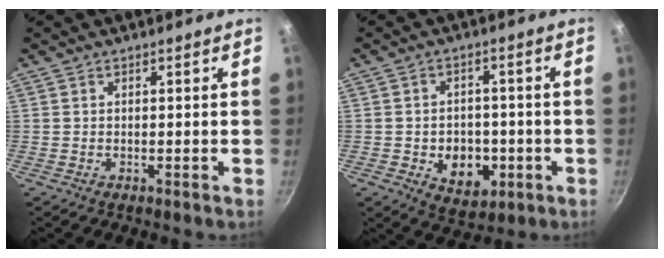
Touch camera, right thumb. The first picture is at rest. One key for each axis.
{"total": 9.3, "fx": -2.4, "fy": 6.9, "fz": 5.7, "tx": -0.050, "ty": 0.006, "tz": -0.026}